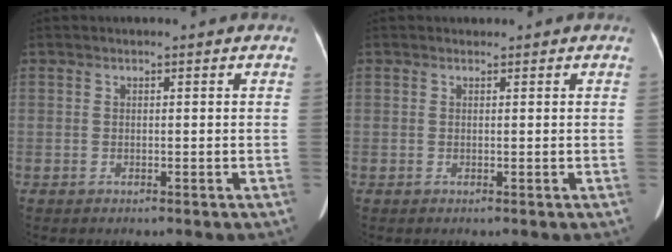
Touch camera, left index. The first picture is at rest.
{"total": 0.6, "force": [0.5, 0.3, -0.1], "torque": [-0.003, 0.002, 0.008]}